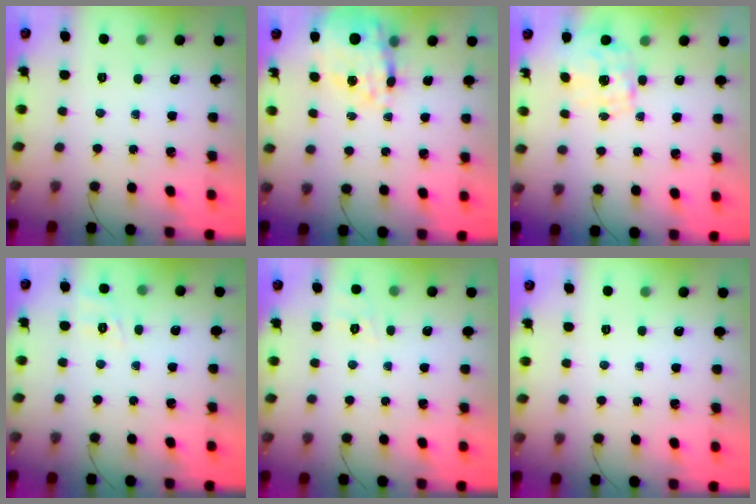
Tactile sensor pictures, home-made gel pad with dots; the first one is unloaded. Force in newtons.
{"total": 18.9, "press": 18.5, "slide": 3.8}
{"total": 1.6, "press": 1.4, "slide": 0.7}
{"total": 3.0, "press": 2.4, "slide": 1.7}
{"total": 8.5, "press": 8.3, "slide": 1.7}
{"total": 0.0}